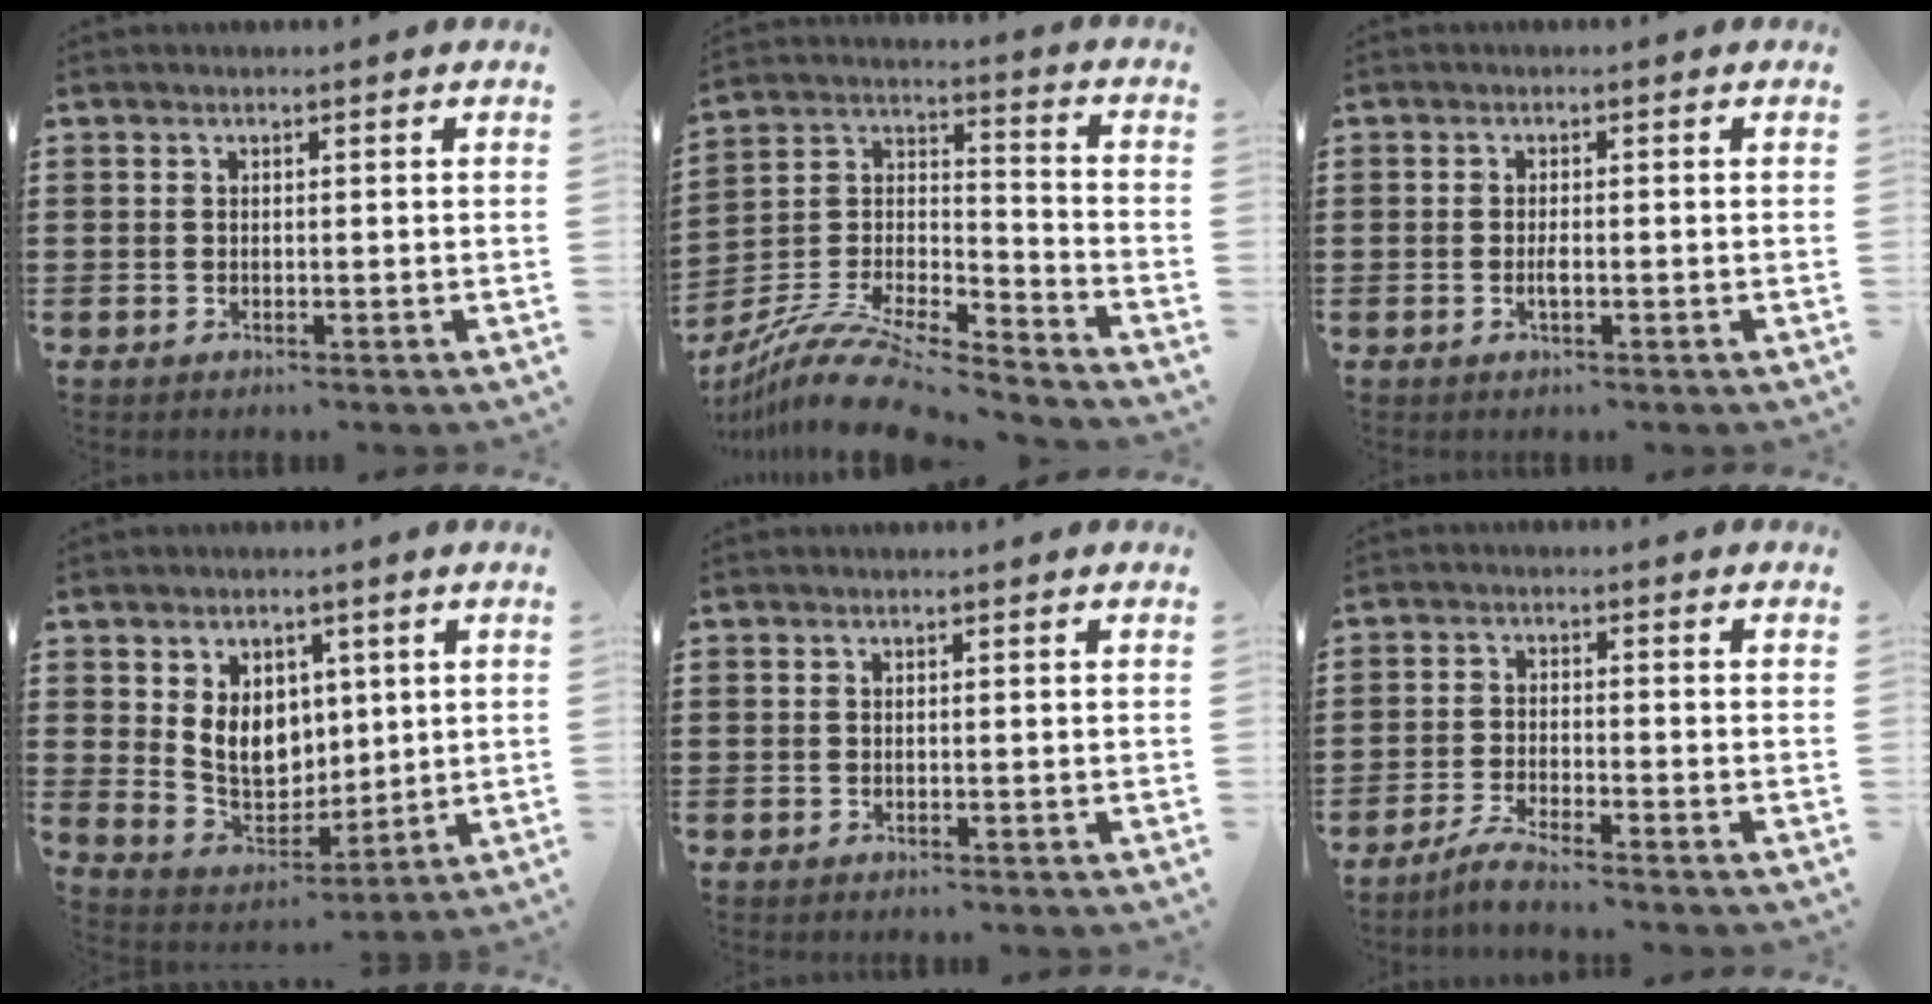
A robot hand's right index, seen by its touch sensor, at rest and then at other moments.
{"total": 11.7, "force": [-10.1, 2.8, 5.2], "torque": [-0.112, 0.023, -0.203]}
{"total": 1.5, "force": [-0.4, 0.4, 1.4], "torque": [-0.034, -0.004, -0.010]}
{"total": 7.9, "force": [2.1, 6.3, 4.4], "torque": [-0.096, 0.009, 0.039]}
{"total": 0.0}
{"total": 3.2, "force": [-2.8, -0.2, 1.4], "torque": [-0.032, -0.001, -0.057]}